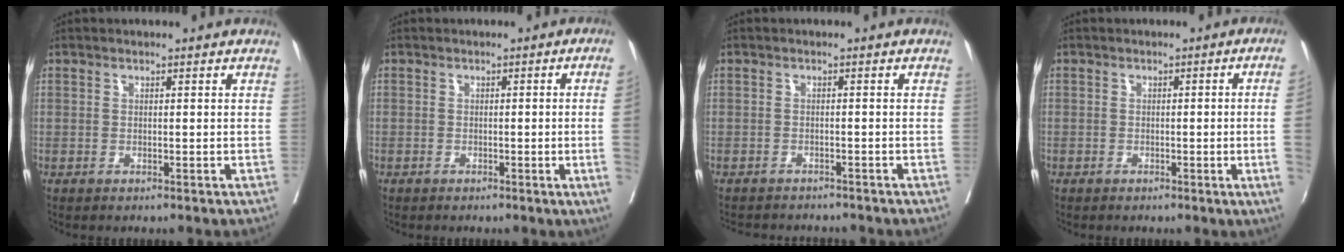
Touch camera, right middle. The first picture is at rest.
{"total": 4.2, "force": [-0.7, -1.7, 3.8], "torque": [-0.044, -0.008, -0.008]}
{"total": 7.0, "force": [-6.6, 1.7, 1.6], "torque": [-0.022, -0.004, -0.085]}
{"total": 5.2, "force": [-0.7, -1.6, 4.9], "torque": [-0.050, -0.009, -0.009]}